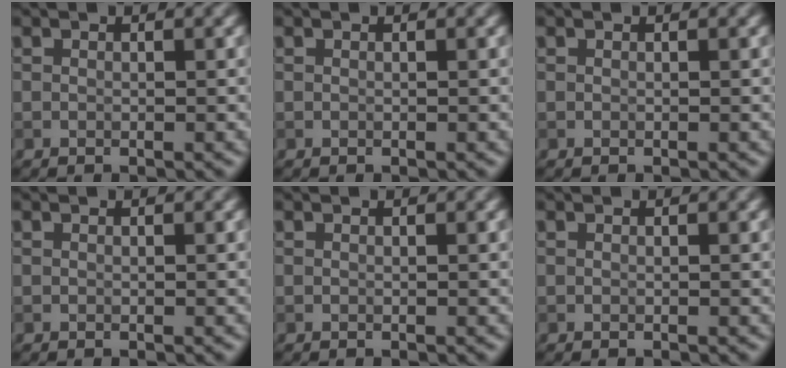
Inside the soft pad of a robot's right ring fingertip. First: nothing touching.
{"total": 0.0}
{"total": 0.0}
{"total": 0.0}
{"total": 0.0}
{"total": 0.0}